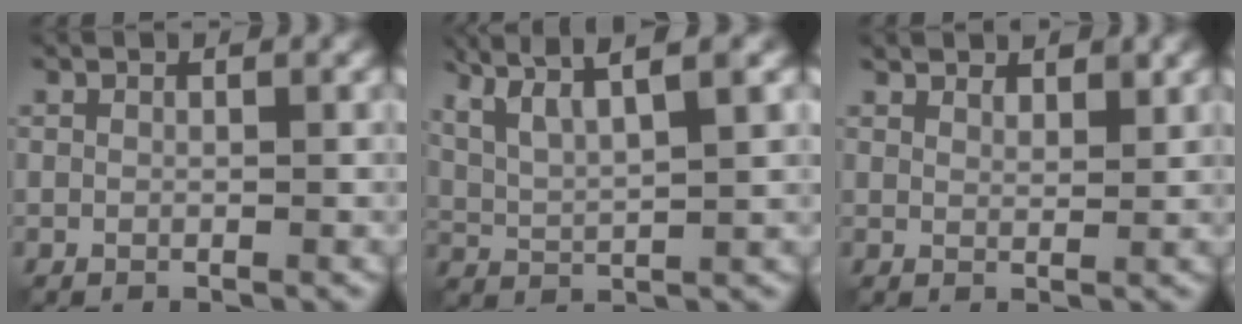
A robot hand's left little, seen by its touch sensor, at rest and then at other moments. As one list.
[{"total": 7.1, "force": [4.7, 1.4, 5.2], "torque": [-0.093, 0.021, 0.069]}, {"total": 2.6, "force": [2.3, 0.9, 1.0], "torque": [-0.013, -0.005, 0.040]}]